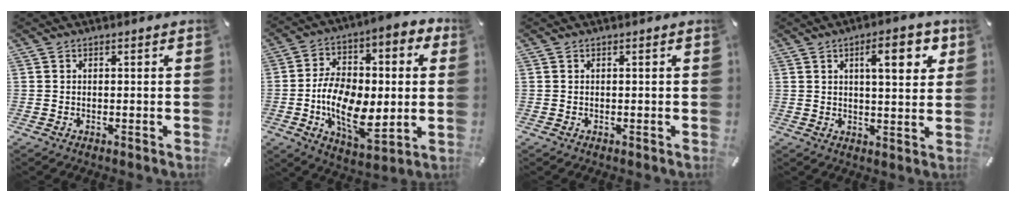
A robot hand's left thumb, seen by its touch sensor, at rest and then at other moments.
{"total": 17.0, "force": [-1.8, 10.4, 13.4], "torque": [-0.248, -0.006, -0.036]}
{"total": 0.0}
{"total": 9.7, "force": [4.1, 3.1, 8.3], "torque": [-0.112, -0.013, 0.056]}